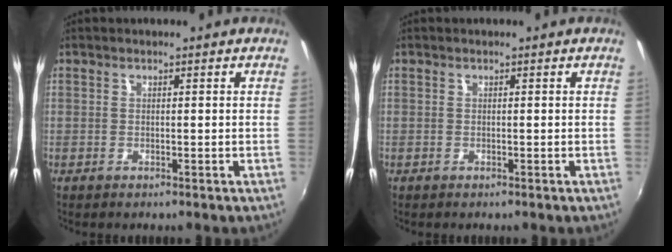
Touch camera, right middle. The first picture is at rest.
{"total": 0.0}